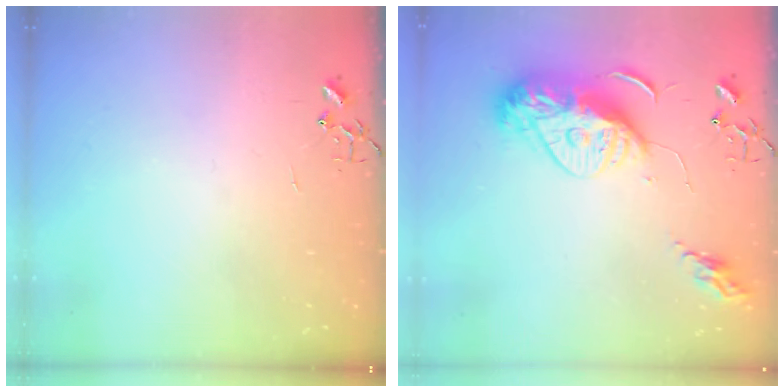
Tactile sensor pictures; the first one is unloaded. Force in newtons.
{"total": 15.7, "press": 15.6, "slide": 1.4}